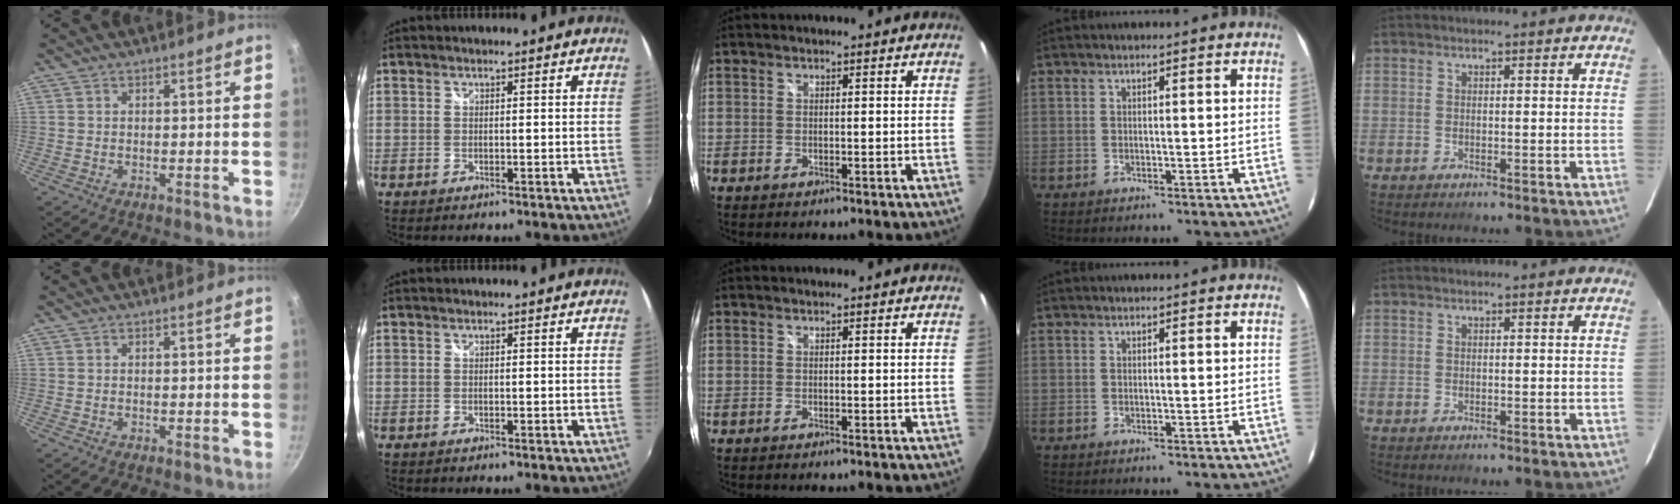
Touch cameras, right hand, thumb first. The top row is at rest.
{}